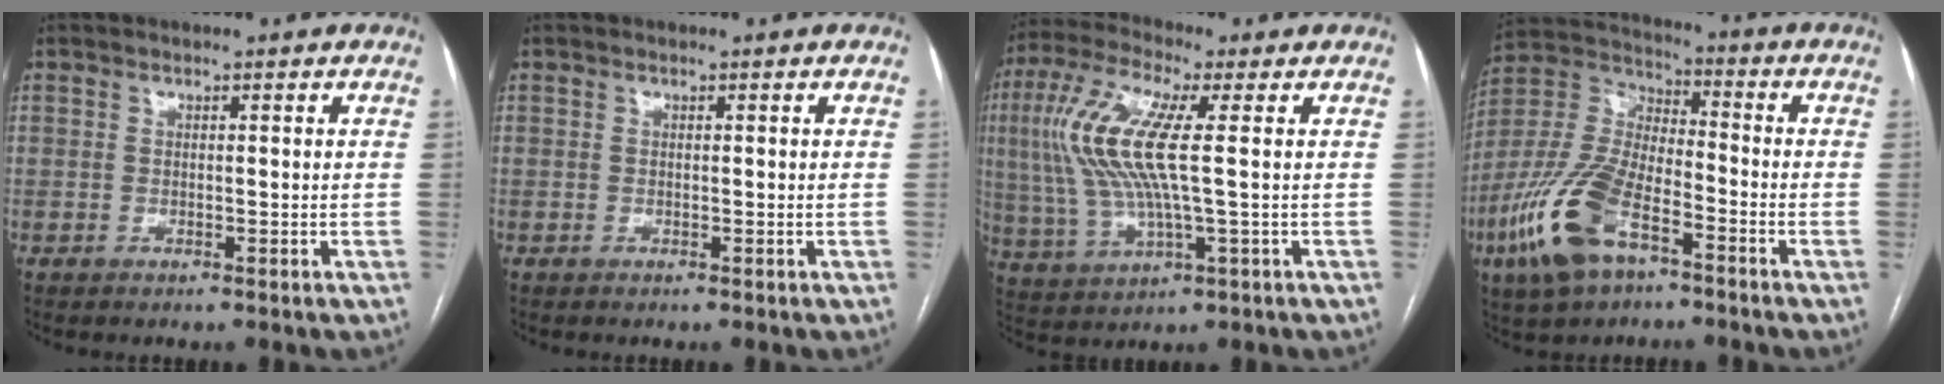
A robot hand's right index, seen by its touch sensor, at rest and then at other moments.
{"total": 0.0}
{"total": 12.9, "force": [1.8, 2.3, 12.6], "torque": [-0.293, 0.014, 0.031]}
{"total": 15.5, "force": [-7.9, 6.2, 11.8], "torque": [-0.269, -0.005, -0.149]}